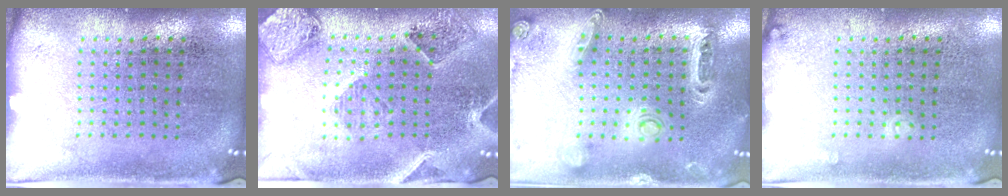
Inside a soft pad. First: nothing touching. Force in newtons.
{"total": 1.6, "press": 1.6, "slide": 0.3}
{"total": 1.4, "press": 1.3, "slide": 0.4}
{"total": 0.9, "press": 0.9, "slide": 0.1}